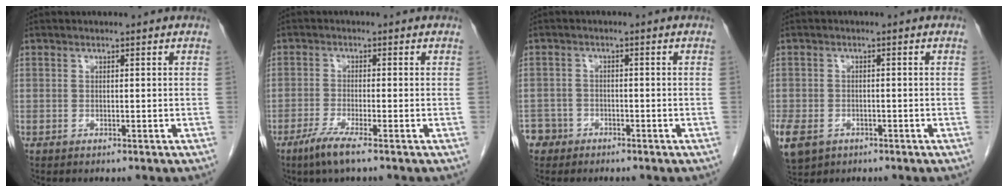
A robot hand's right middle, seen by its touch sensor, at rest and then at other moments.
{"total": 4.1, "force": [-2.7, -0.2, 3.1], "torque": [-0.069, -0.013, -0.056]}
{"total": 3.3, "force": [-2.3, 2.3, -0.5], "torque": [0.011, 0.009, -0.046]}
{"total": 13.7, "force": [-6.3, 10.5, 6.1], "torque": [-0.189, -0.015, -0.086]}